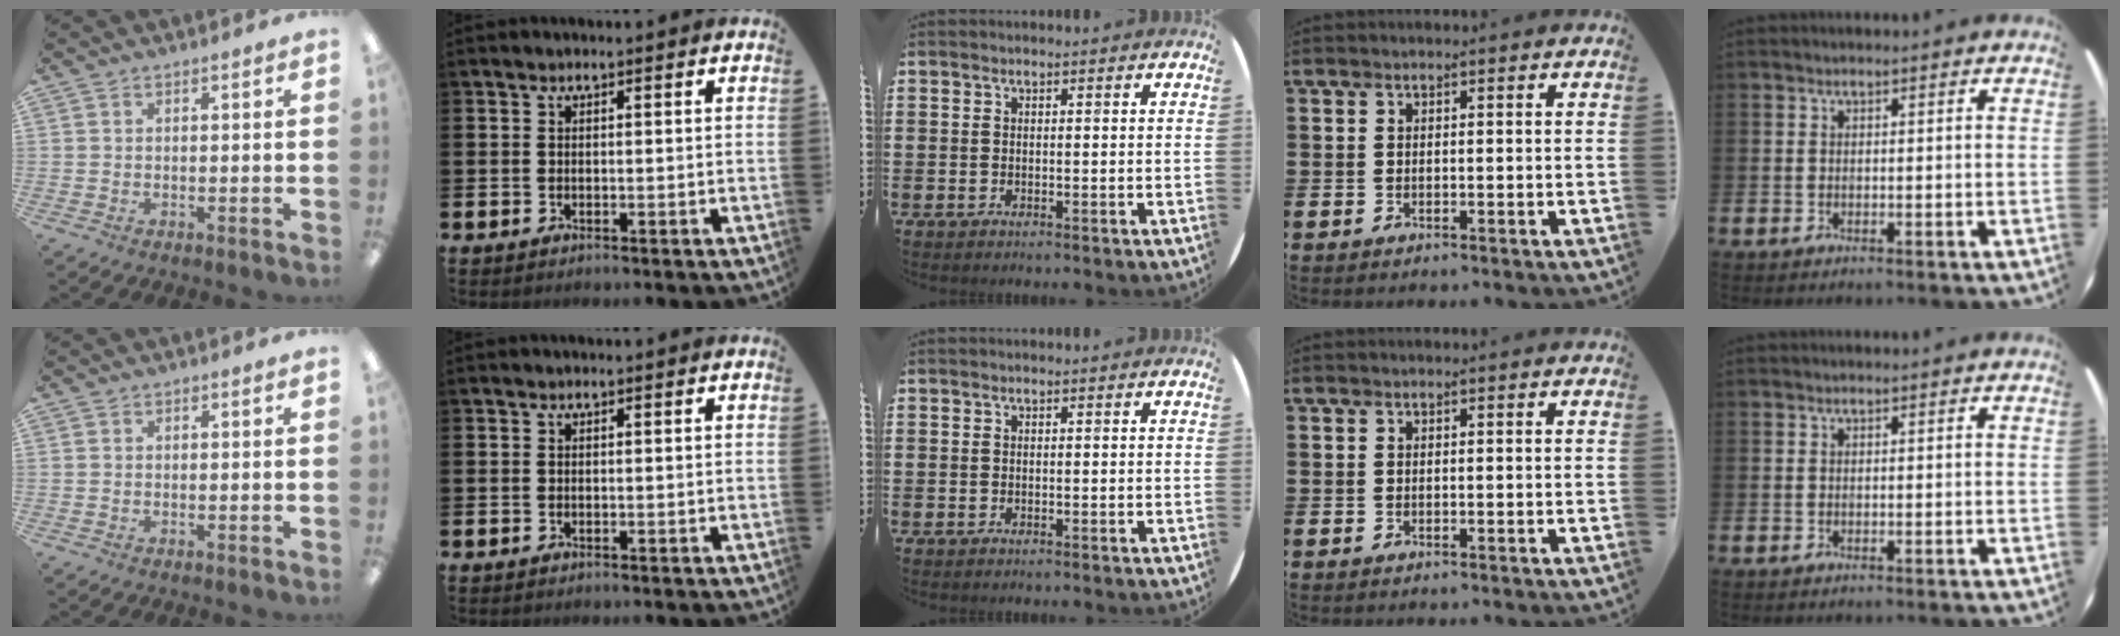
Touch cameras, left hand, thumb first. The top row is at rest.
{}